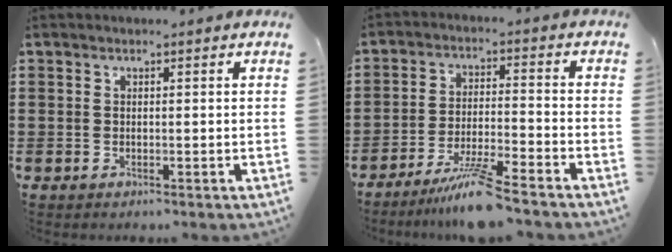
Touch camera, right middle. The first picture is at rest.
{"total": 7.6, "force": [-6.2, -0.2, 4.3], "torque": [-0.086, -0.015, -0.116]}